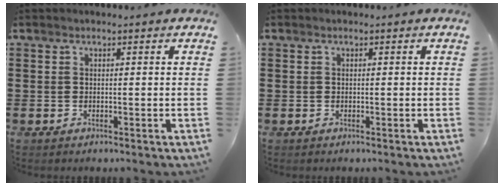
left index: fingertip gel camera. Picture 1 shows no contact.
{"total": 0.0}